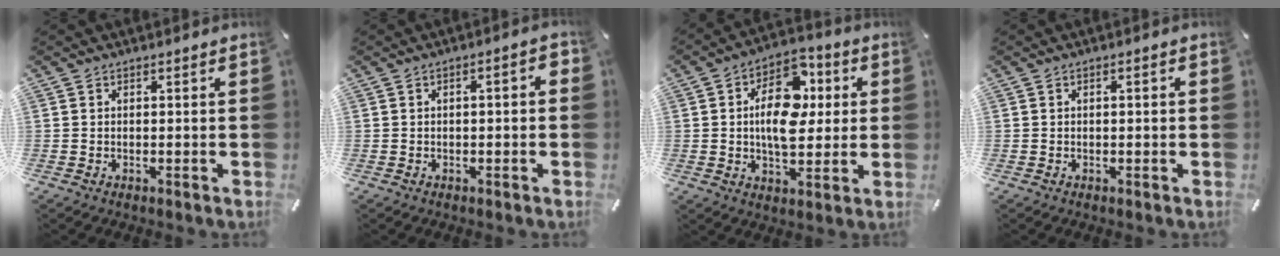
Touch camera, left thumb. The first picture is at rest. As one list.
[{"total": 2.9, "force": [-0.8, 1.1, 2.5], "torque": [-0.042, 0.010, -0.015]}, {"total": 14.9, "force": [2.0, 9.7, 11.1], "torque": [-0.184, 0.005, 0.030]}, {"total": 1.0, "force": [-0.1, 0.4, 1.0], "torque": [-0.016, 0.002, -0.004]}]